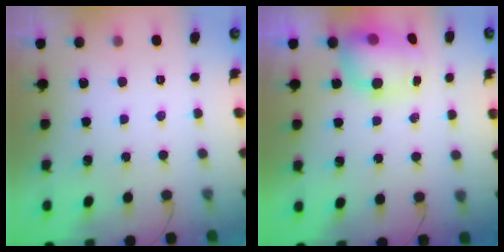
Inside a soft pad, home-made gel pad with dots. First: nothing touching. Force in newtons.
{"total": 8.1, "press": 7.9, "slide": 1.9}